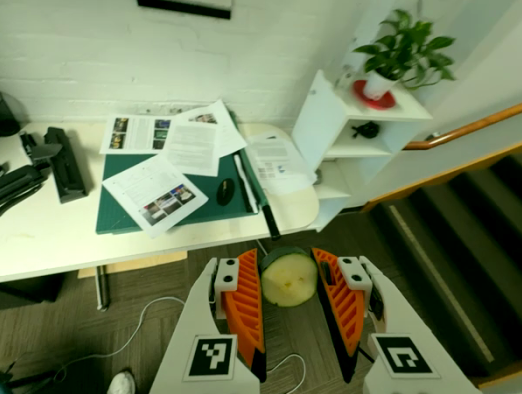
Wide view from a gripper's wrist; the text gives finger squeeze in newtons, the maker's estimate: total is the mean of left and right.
{"total": 11.8, "left": 11.7, "right": 11.8}